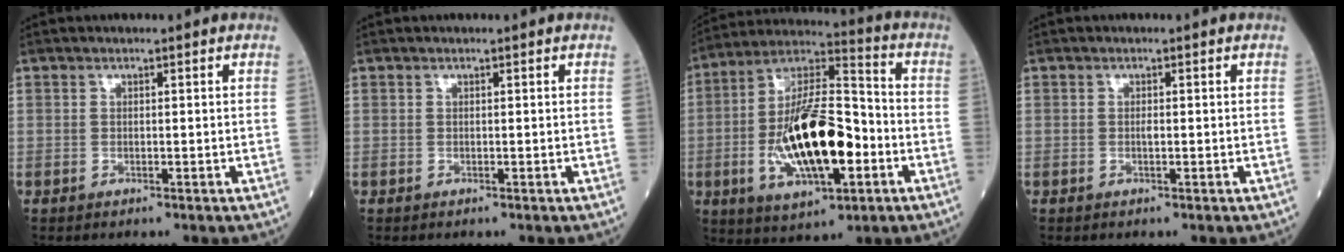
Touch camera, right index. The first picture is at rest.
{"total": 0.0}
{"total": 19.1, "force": [-4.3, 6.2, 17.5], "torque": [-0.336, 0.008, -0.070]}
{"total": 0.8, "force": [0.0, 0.3, 0.7], "torque": [-0.013, 0.000, 0.000]}